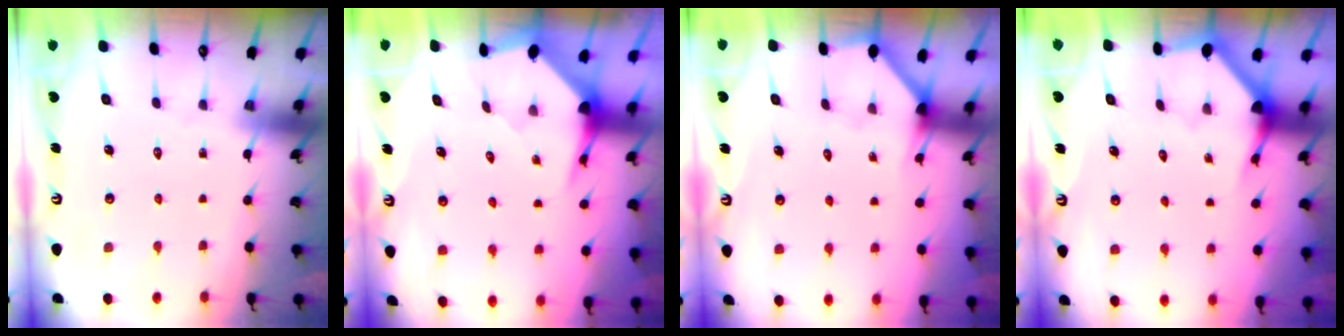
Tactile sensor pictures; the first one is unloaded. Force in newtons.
{"total": 3.7, "press": 3.6, "slide": 0.4}
{"total": 2.2, "press": 2.2, "slide": 0.4}
{"total": 4.0, "press": 4.0, "slide": 0.2}